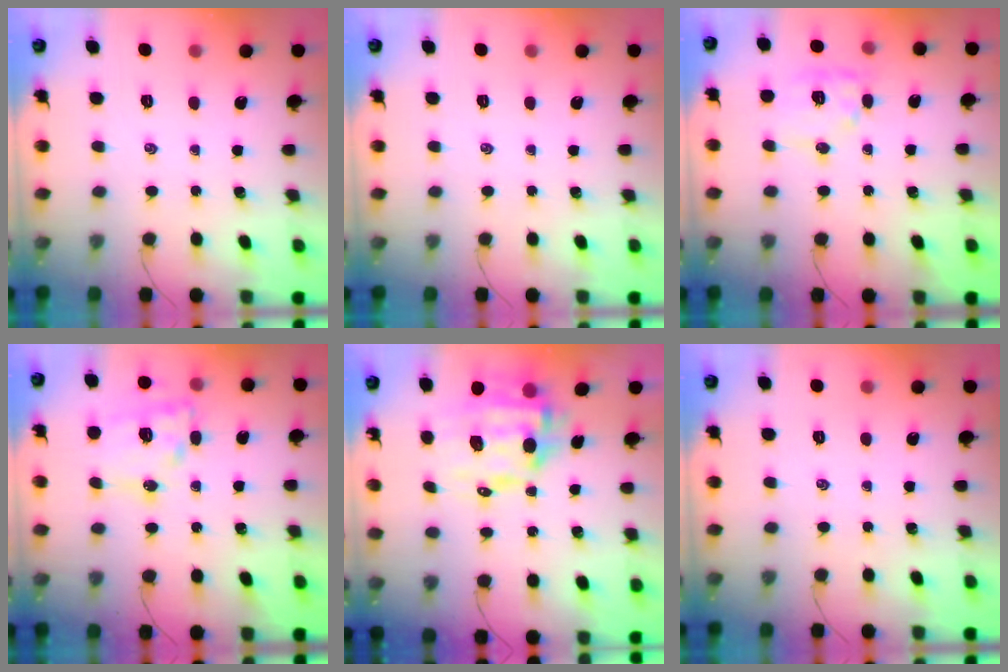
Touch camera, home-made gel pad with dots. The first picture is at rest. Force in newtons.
{"total": 0.0}
{"total": 10.8, "press": 10.8, "slide": 0.7}
{"total": 15.7, "press": 15.5, "slide": 2.8}
{"total": 12.4, "press": 12.1, "slide": 2.9}
{"total": 0.0}